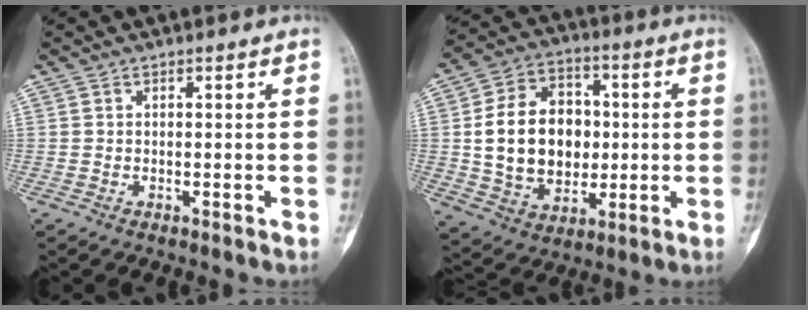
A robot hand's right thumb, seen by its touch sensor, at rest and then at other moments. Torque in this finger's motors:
{"motor_torque": [0.30, 2.46, 0.27, 0.21, 0.47]}